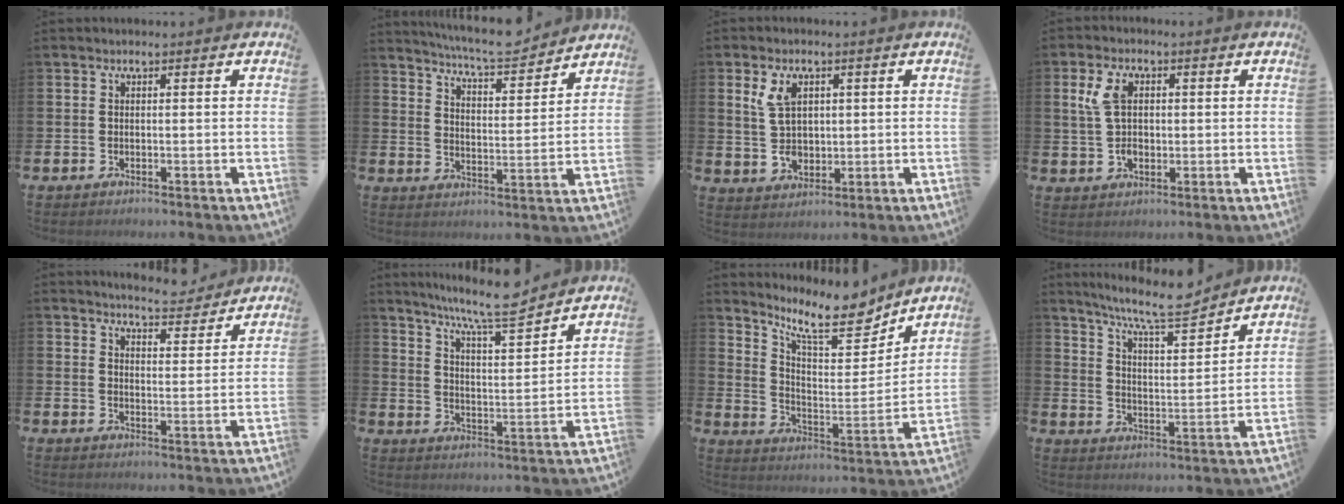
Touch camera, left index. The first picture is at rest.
{"total": 7.6, "force": [7.3, 1.0, 2.0], "torque": [-0.056, -0.052, 0.125]}
{"total": 5.3, "force": [2.0, 3.5, 3.4], "torque": [-0.057, 0.006, 0.031]}
{"total": 5.5, "force": [1.3, 3.5, 4.0], "torque": [-0.074, 0.011, 0.019]}
{"total": 5.3, "force": [5.3, 0.4, 0.2], "torque": [-0.010, -0.038, 0.093]}
{"total": 8.9, "force": [8.1, 0.4, 3.7], "torque": [-0.091, -0.049, 0.143]}
{"total": 11.0, "force": [9.7, 2.8, 4.4], "torque": [-0.094, -0.067, 0.169]}
{"total": 9.1, "force": [8.3, 0.8, 3.7], "torque": [-0.094, -0.047, 0.147]}